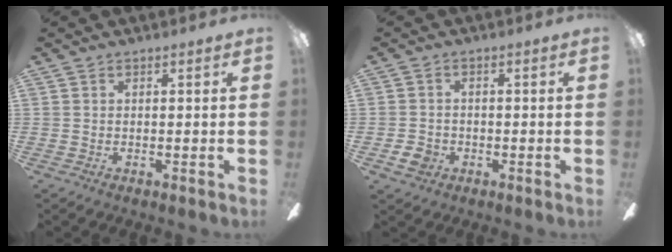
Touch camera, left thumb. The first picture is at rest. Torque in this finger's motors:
{"motor_torque": [-0.07, 0.08, -0.06, 0.05, 0.00]}